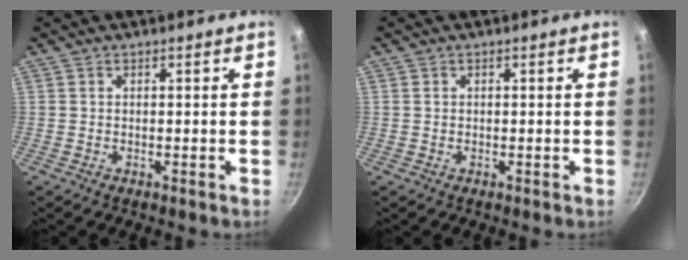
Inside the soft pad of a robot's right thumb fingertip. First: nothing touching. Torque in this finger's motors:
{"motor_torque": [-0.16, -0.05, -0.15, 0.05, 0.00]}